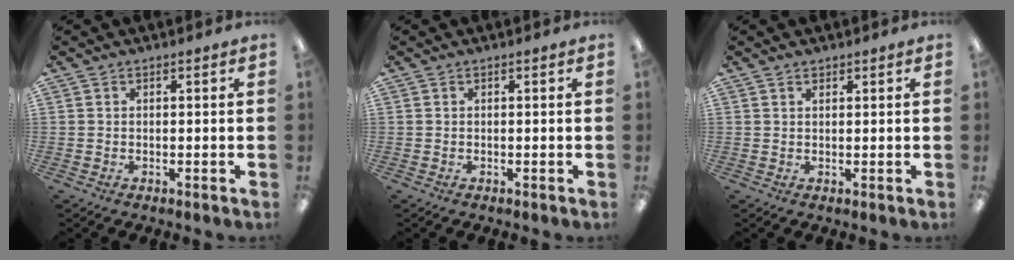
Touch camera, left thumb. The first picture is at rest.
{"total": 0.0}
{"total": 0.8, "force": [0.7, 0.3, 0.3], "torque": [-0.006, 0.000, 0.013]}